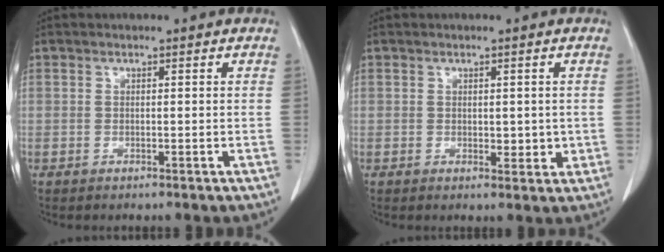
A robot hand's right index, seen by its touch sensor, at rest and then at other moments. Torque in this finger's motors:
{"motor_torque": [-0.06, 0.03, 0.02, 0.00]}